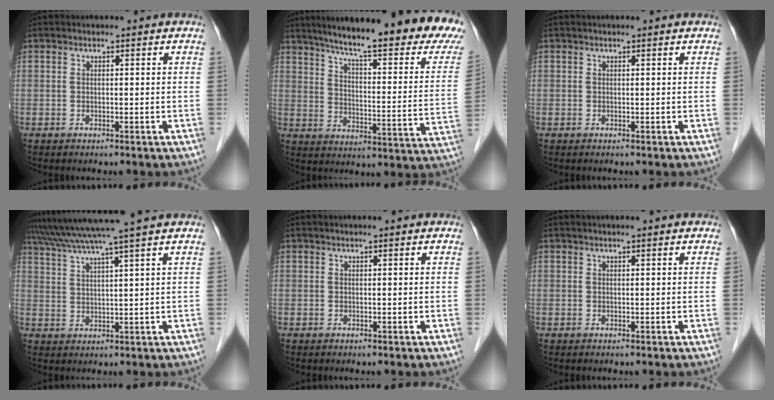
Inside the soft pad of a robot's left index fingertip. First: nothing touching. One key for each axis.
{"total": 26.5, "fx": 21.5, "fy": 2.2, "fz": 15.3, "tx": -0.225, "ty": -0.056, "tz": 0.275}
{"total": 0.7, "fx": 0.6, "fy": -0.1, "fz": 0.3, "tx": -0.004, "ty": 0.006, "tz": 0.007}
{"total": 11.0, "fx": 9.2, "fy": -2.3, "fz": 5.8, "tx": -0.103, "ty": 0.007, "tz": 0.140}
{"total": 1.4, "fx": 1.2, "fy": -0.1, "fz": 0.7, "tx": -0.009, "ty": 0.012, "tz": 0.016}
{"total": 2.2, "fx": 1.9, "fy": -0.1, "fz": 1.2, "tx": -0.013, "ty": 0.018, "tz": 0.023}